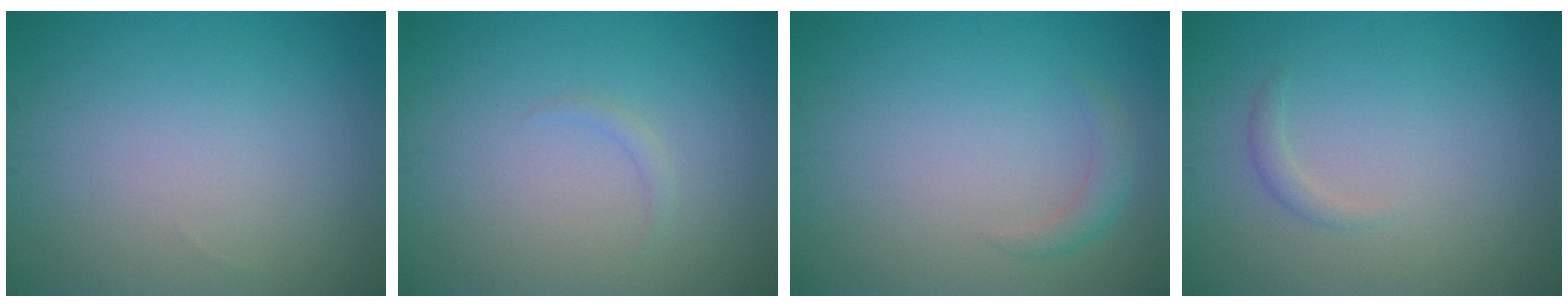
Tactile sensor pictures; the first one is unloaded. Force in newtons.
{"total": 0.7, "press": 0.7, "slide": 0.1}
{"total": 1.3, "press": 1.3, "slide": 0.1}
{"total": 0.9, "press": 0.9, "slide": 0.1}